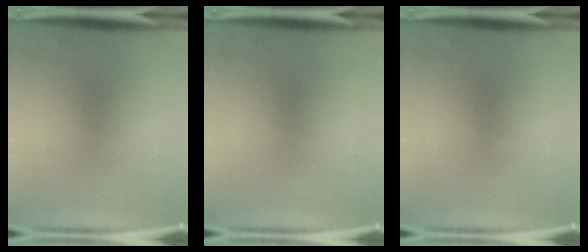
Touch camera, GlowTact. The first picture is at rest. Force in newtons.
{"total": 0.0}
{"total": 0.0}